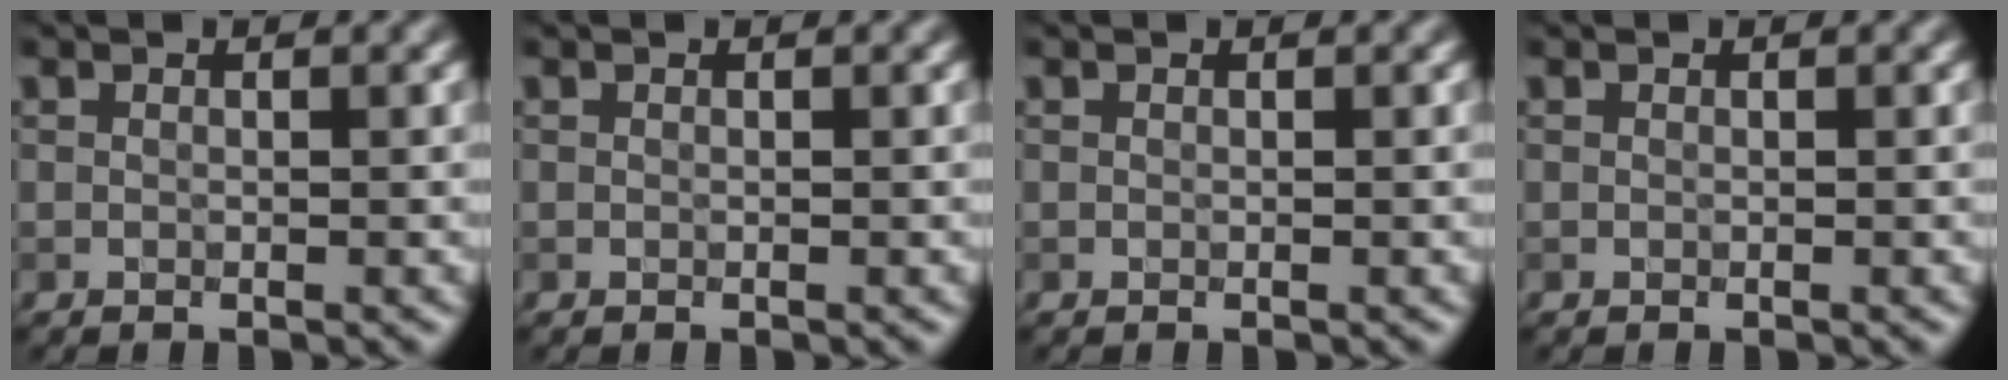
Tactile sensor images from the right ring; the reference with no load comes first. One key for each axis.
{"total": 0.0}
{"total": 0.0}
{"total": 0.0}